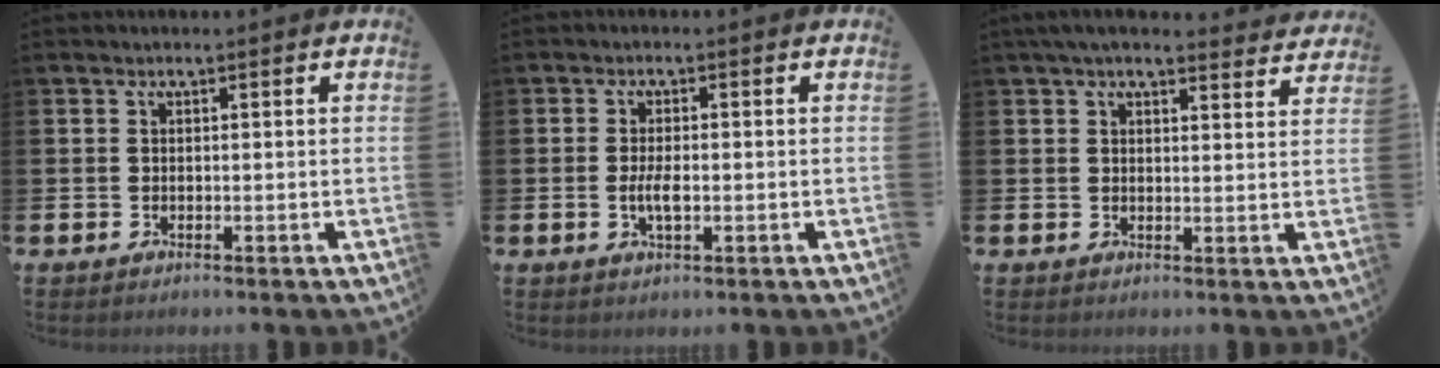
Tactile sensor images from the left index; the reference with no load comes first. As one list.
[{"total": 2.8, "force": [-0.3, 1.0, 2.6], "torque": [-0.039, -0.004, -0.008]}, {"total": 4.4, "force": [4.1, 0.7, 1.5], "torque": [-0.024, -0.019, 0.073]}]